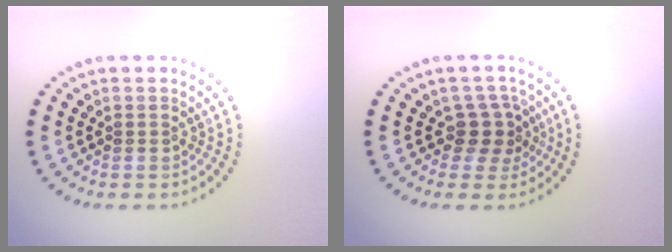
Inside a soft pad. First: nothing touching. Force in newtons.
{"total": 2.7, "press": 2.1, "slide": 1.6}